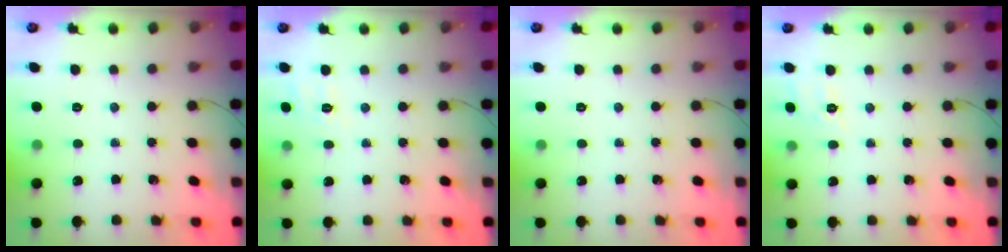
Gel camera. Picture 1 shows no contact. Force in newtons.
{"total": 2.1, "press": 0.5, "slide": 2.0}
{"total": 0.0}
{"total": 7.9, "press": 7.7, "slide": 2.0}